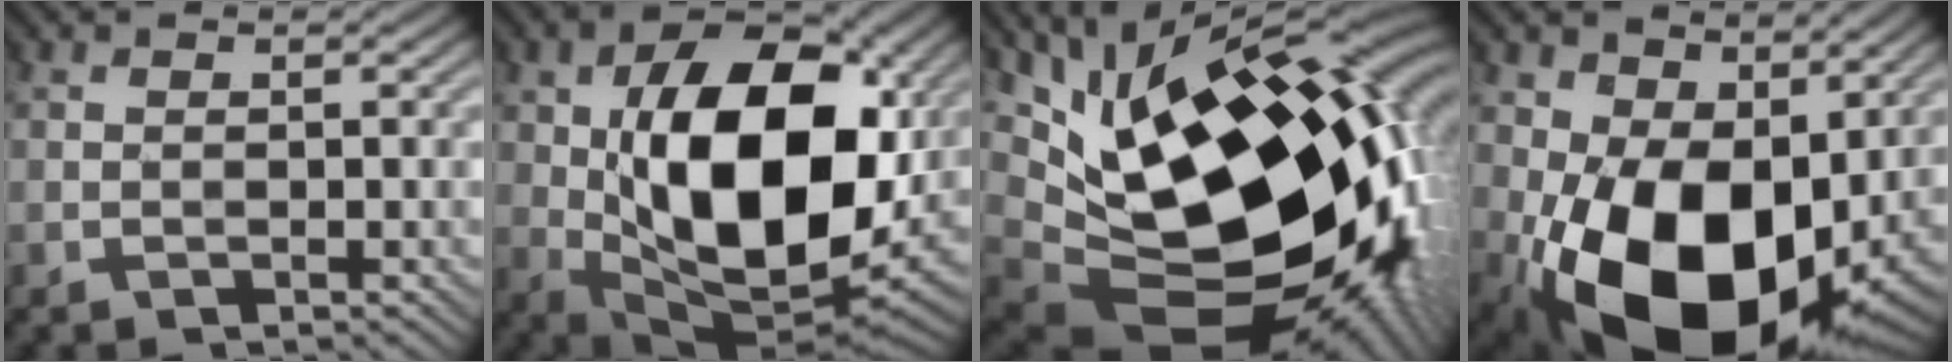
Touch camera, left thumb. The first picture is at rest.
{"total": 17.5, "force": [1.7, 10.4, 14.0], "torque": [-0.241, -0.007, 0.035]}
{"total": 22.1, "force": [3.4, 13.1, 17.4], "torque": [-0.301, 0.000, 0.088]}
{"total": 18.6, "force": [-1.8, 12.2, 14.0], "torque": [-0.250, -0.044, -0.026]}